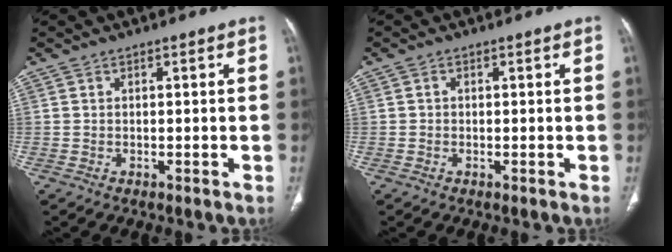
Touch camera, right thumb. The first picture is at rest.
{"total": 0.6, "force": [0.0, 0.5, 0.2], "torque": [-0.001, 0.002, -0.002]}